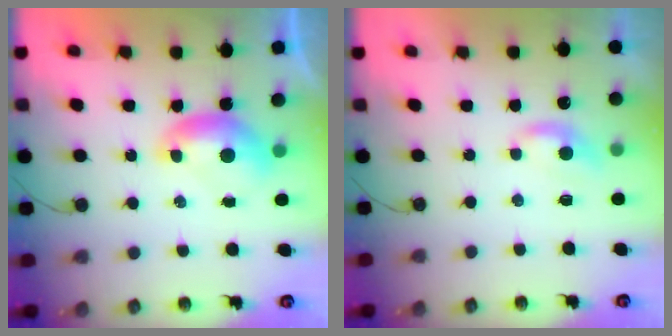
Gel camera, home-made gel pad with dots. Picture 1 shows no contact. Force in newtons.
{"total": 0.9, "press": 0.8, "slide": 0.5}